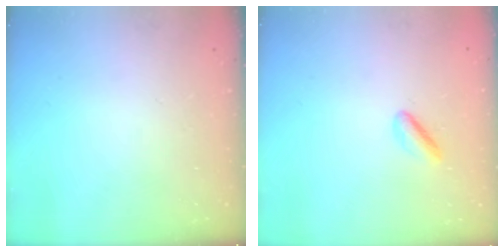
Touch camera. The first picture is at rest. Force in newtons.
{"total": 2.5, "press": 2.5, "slide": 0.5}